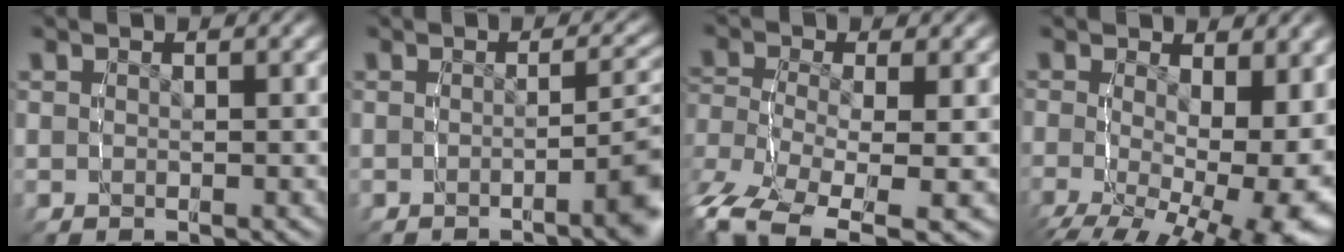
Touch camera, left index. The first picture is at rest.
{"total": 4.3, "force": [-1.6, 0.7, 3.9], "torque": [-0.035, 0.004, -0.028]}
{"total": 9.0, "force": [-5.8, 4.3, 5.3], "torque": [-0.131, -0.061, -0.062]}
{"total": 10.2, "force": [-3.5, 4.8, 8.2], "torque": [-0.136, -0.063, -0.023]}